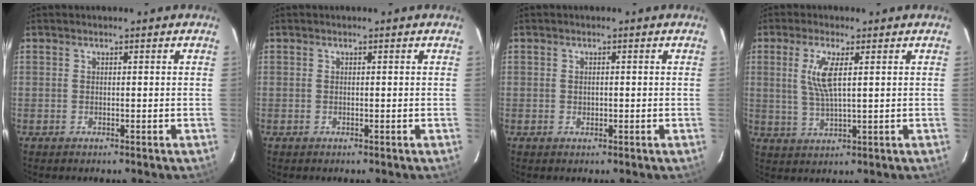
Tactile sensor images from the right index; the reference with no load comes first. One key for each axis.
{"total": 0.0}
{"total": 0.9, "fx": -0.1, "fy": 0.7, "fz": 0.5, "tx": -0.005, "ty": 0.001, "tz": 0.000}
{"total": 6.1, "fx": 1.6, "fy": 1.3, "fz": 5.7, "tx": -0.120, "ty": -0.001, "tz": 0.033}